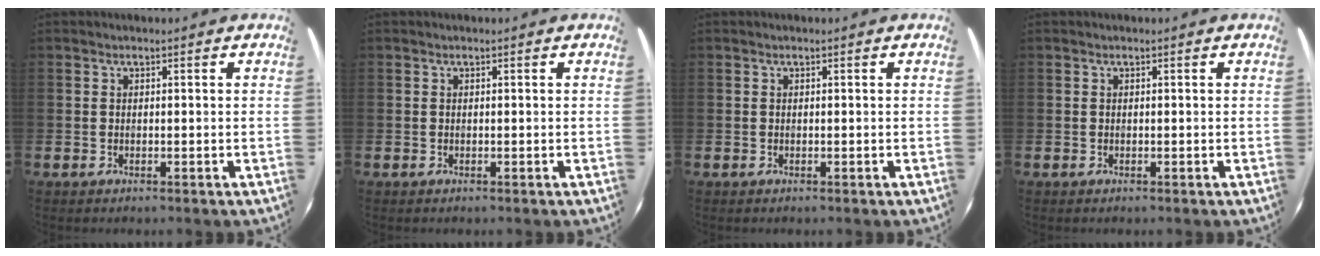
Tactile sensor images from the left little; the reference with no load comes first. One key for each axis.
{"total": 0.0}
{"total": 0.0}
{"total": 0.0}